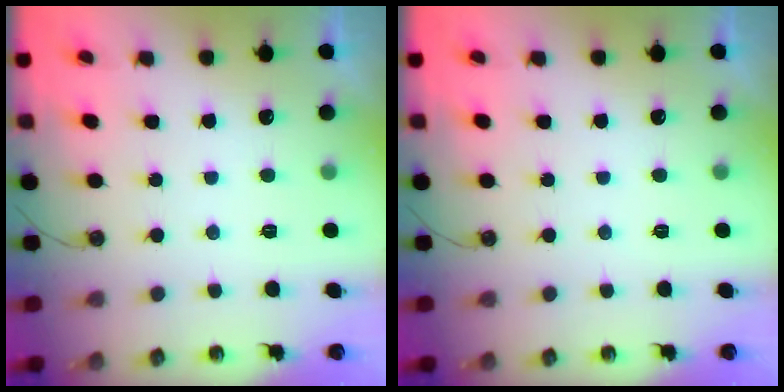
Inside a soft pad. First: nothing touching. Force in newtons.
{"total": 0.0}